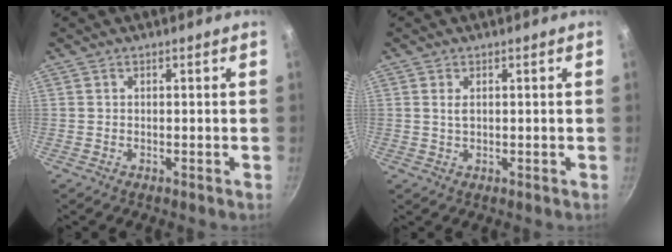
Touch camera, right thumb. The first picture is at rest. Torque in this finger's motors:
{"motor_torque": [-0.26, 0.18, -0.32, 0.07, -0.07]}